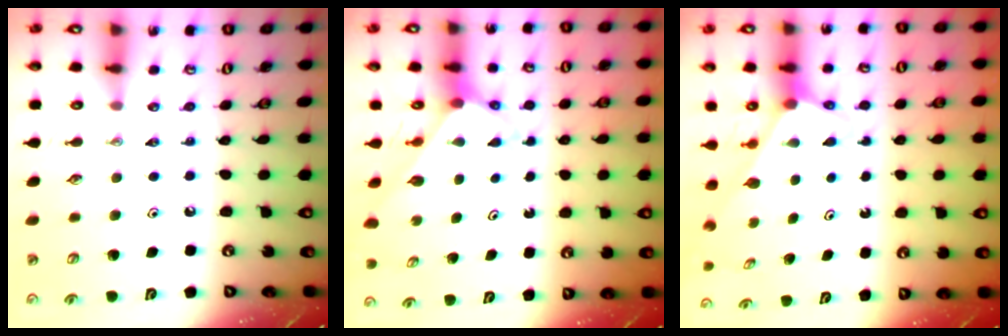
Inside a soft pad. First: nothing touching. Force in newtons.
{"total": 2.7, "press": 2.7, "slide": 0.1}
{"total": 2.7, "press": 2.7, "slide": 0.1}